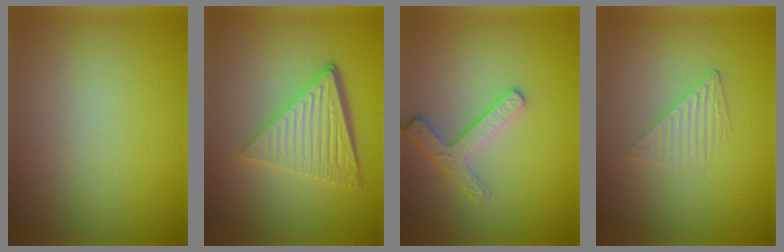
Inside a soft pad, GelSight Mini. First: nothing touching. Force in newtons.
{"total": 6.5, "press": 4.4, "slide": 4.8}
{"total": 2.4, "press": 2.3, "slide": 0.5}
{"total": 1.5, "press": 0.7, "slide": 1.3}